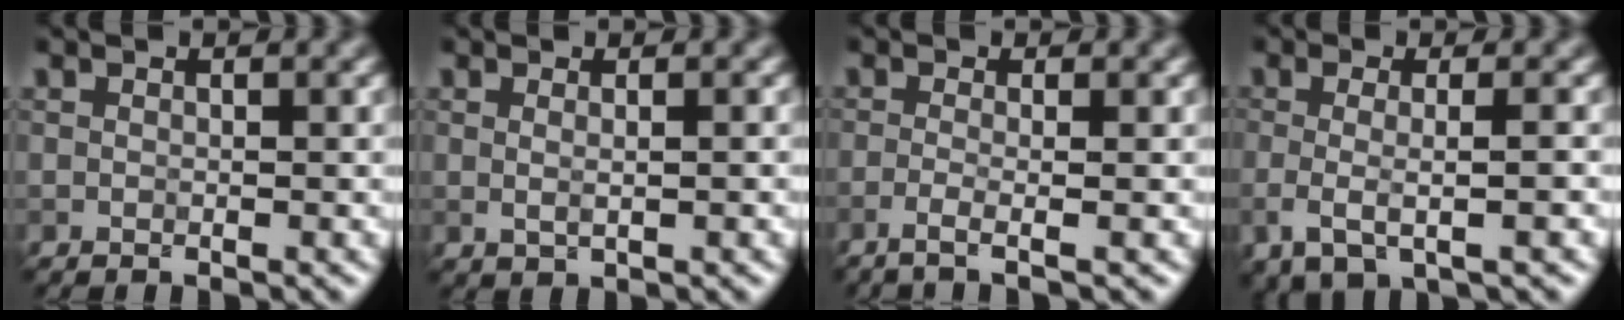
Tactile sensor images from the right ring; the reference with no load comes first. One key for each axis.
{"total": 1.1, "fx": 0.3, "fy": 0.4, "fz": 1.0, "tx": -0.016, "ty": -0.006, "tz": 0.008}
{"total": 2.5, "fx": -0.9, "fy": 0.8, "fz": 2.2, "tx": -0.029, "ty": -0.002, "tz": -0.032}
{"total": 3.7, "fx": -0.5, "fy": 1.3, "fz": 3.5, "tx": -0.066, "ty": -0.009, "tz": -0.011}